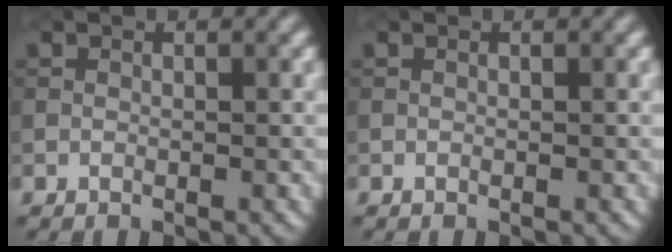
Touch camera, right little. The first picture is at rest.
{"total": 0.0}